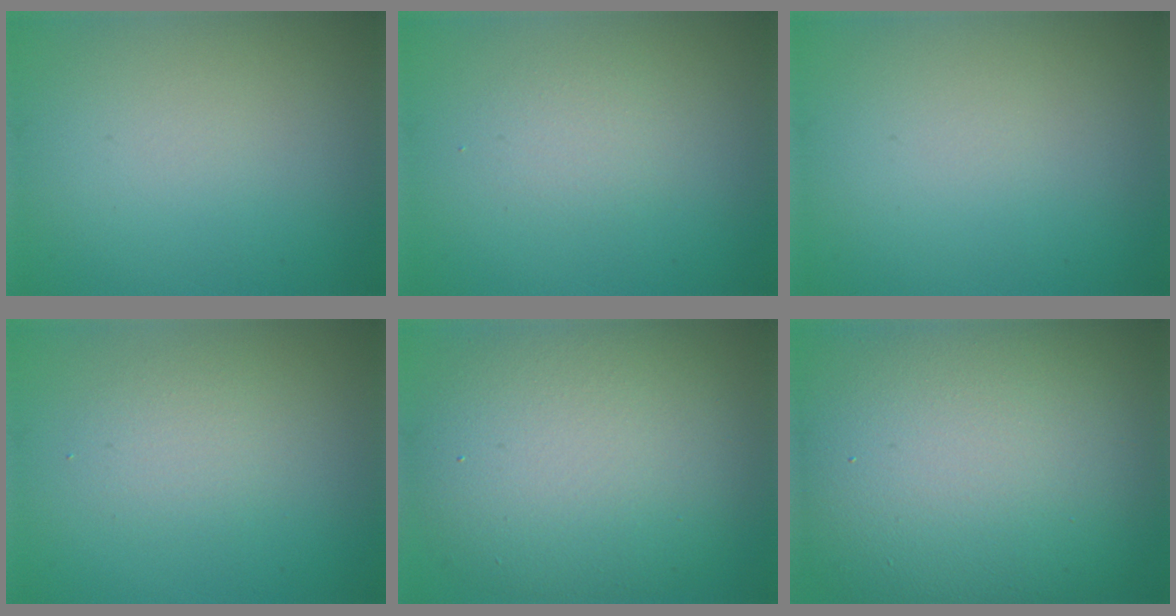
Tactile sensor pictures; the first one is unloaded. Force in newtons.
{"total": 1.4, "press": 1.4, "slide": 0.1}
{"total": 0.0}
{"total": 1.9, "press": 1.9, "slide": 0.0}
{"total": 10.9, "press": 10.8, "slide": 1.1}
{"total": 17.3, "press": 17.2, "slide": 1.6}